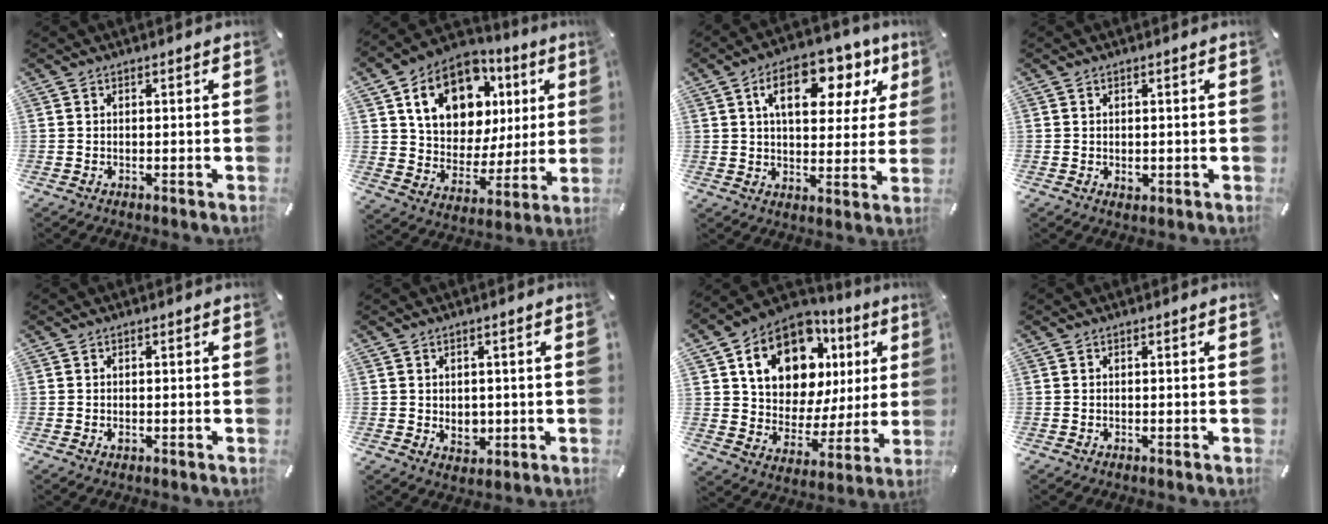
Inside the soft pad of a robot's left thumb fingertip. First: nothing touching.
{"total": 17.3, "force": [8.0, 12.5, 9.0], "torque": [-0.156, -0.030, 0.150]}
{"total": 14.8, "force": [6.8, 8.3, 10.2], "torque": [-0.151, -0.017, 0.110]}
{"total": 1.2, "force": [0.0, 1.0, 0.7], "torque": [-0.012, 0.002, 0.000]}
{"total": 0.6, "force": [-0.1, 0.4, 0.4], "torque": [-0.007, -0.002, -0.002]}
{"total": 3.8, "force": [0.1, 3.4, 1.8], "torque": [-0.008, -0.005, 0.002]}
{"total": 17.6, "force": [9.2, 11.4, 9.8], "torque": [-0.175, -0.049, 0.166]}
{"total": 0.0}